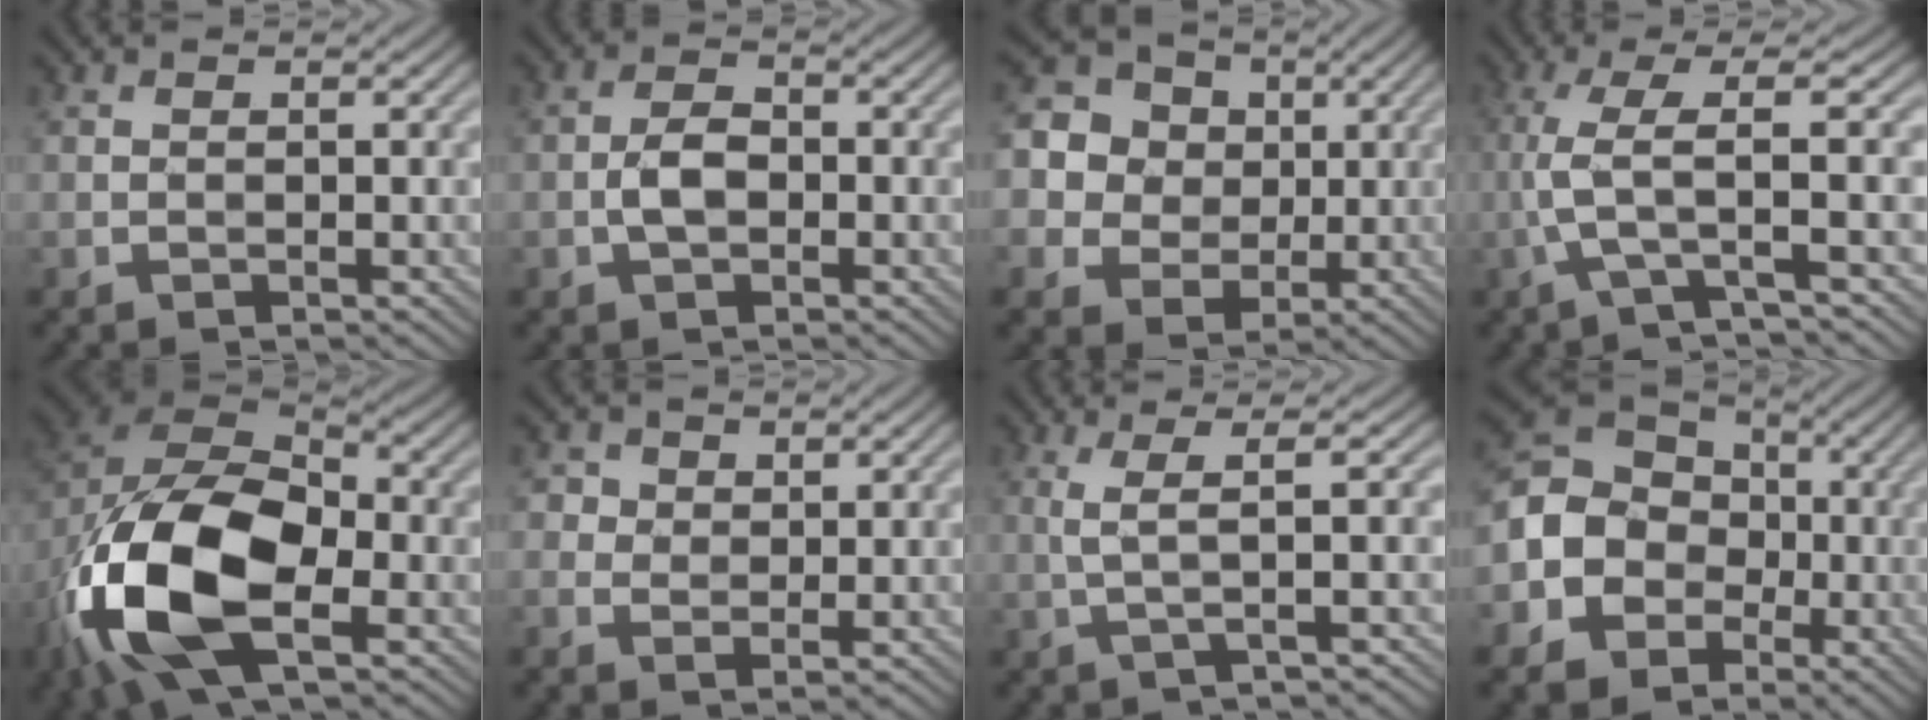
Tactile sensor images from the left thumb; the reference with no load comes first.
{"total": 3.3, "force": [-0.8, 2.0, 2.5], "torque": [-0.055, 0.005, -0.016]}
{"total": 13.2, "force": [3.3, 11.9, 4.6], "torque": [-0.185, 0.033, 0.066]}
{"total": 5.0, "force": [-0.6, 0.3, 5.0], "torque": [-0.105, 0.018, -0.026]}
{"total": 17.6, "force": [-5.6, 9.9, 13.5], "torque": [-0.315, -0.029, -0.105]}
{"total": 2.9, "force": [1.2, 2.4, 1.0], "torque": [-0.033, 0.000, 0.022]}
{"total": 3.2, "force": [0.5, 0.0, 3.2], "torque": [-0.065, 0.010, 0.007]}
{"total": 10.1, "force": [-2.2, 8.6, 4.7], "torque": [-0.111, -0.014, -0.057]}